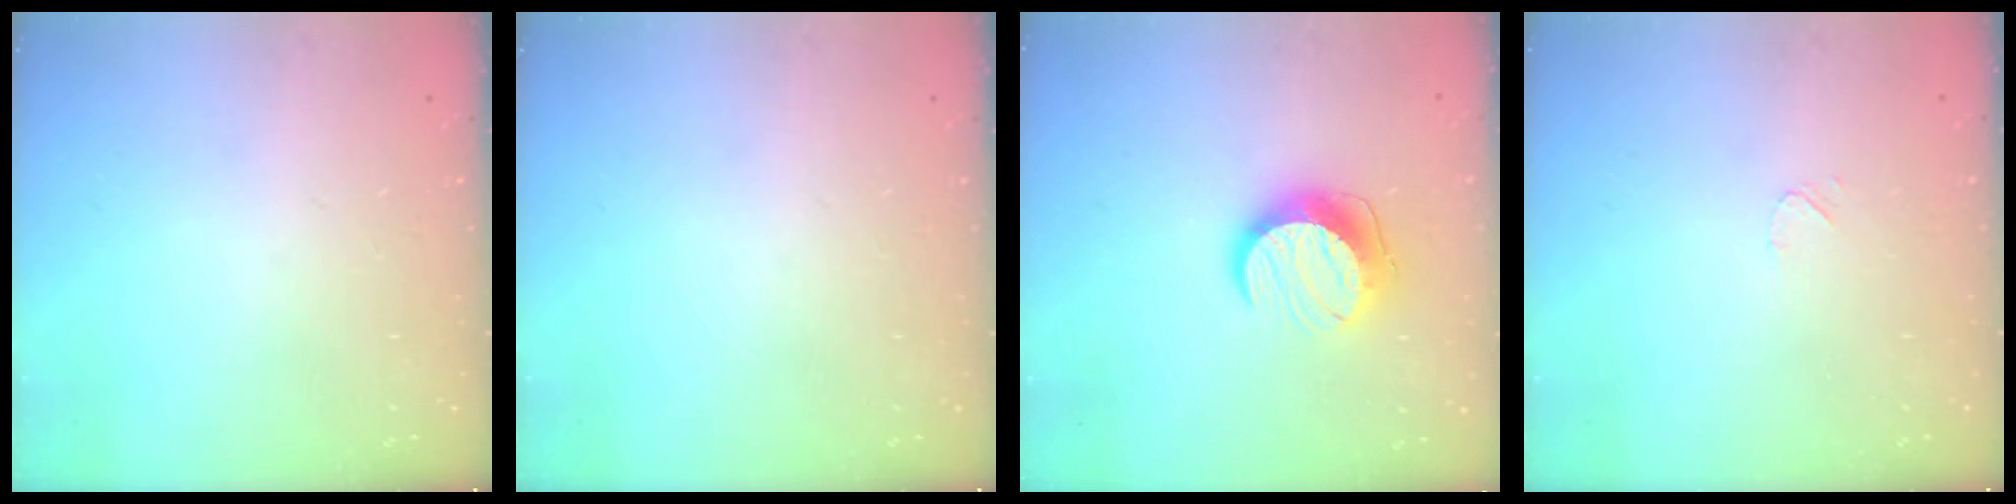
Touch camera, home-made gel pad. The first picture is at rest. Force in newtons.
{"total": 0.0}
{"total": 12.0, "press": 12.0, "slide": 0.7}
{"total": 3.4, "press": 3.3, "slide": 0.4}